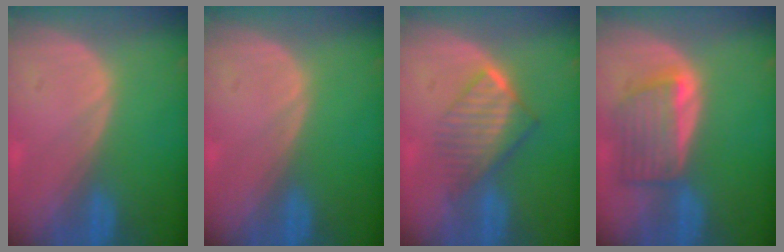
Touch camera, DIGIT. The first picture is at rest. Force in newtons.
{"total": 0.0}
{"total": 6.7, "press": 6.1, "slide": 2.8}
{"total": 6.2, "press": 6.2, "slide": 0.4}